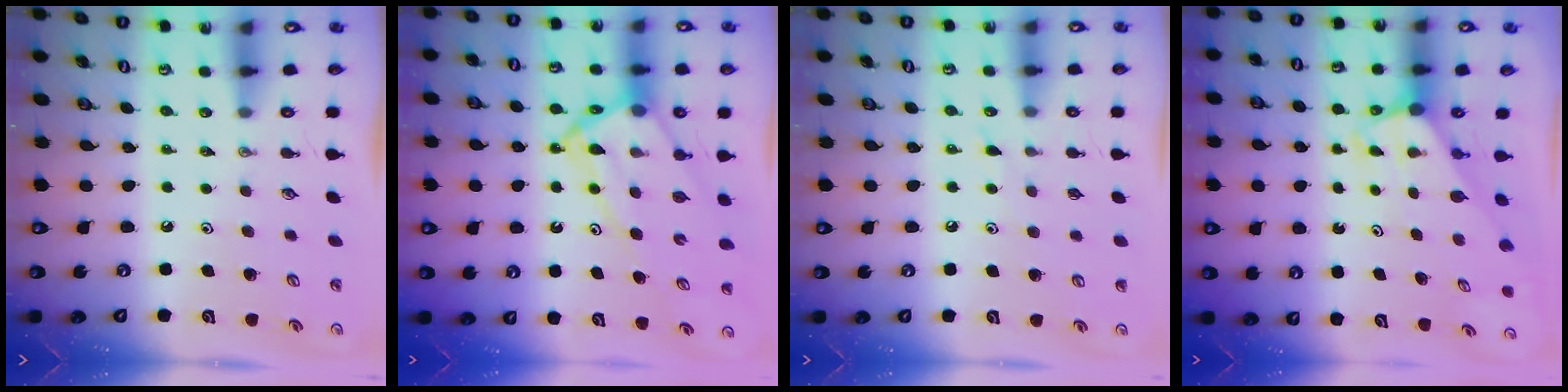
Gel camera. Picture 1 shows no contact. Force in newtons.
{"total": 13.8, "press": 13.7, "slide": 1.3}
{"total": 3.8, "press": 3.8, "slide": 0.4}
{"total": 3.0, "press": 3.0, "slide": 0.0}